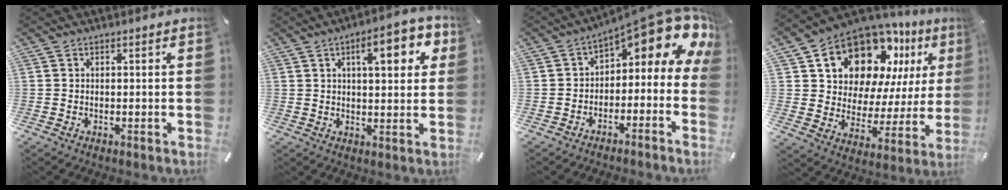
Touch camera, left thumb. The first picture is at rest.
{"total": 10.8, "force": [4.5, 4.2, 8.8], "torque": [-0.120, -0.008, 0.067]}
{"total": 11.2, "force": [6.2, 4.8, 8.0], "torque": [-0.104, -0.059, 0.096]}
{"total": 15.1, "force": [10.6, 9.1, 5.7], "torque": [-0.101, -0.087, 0.190]}